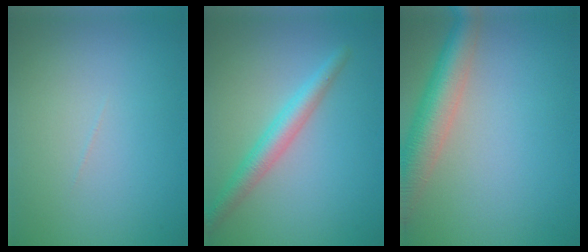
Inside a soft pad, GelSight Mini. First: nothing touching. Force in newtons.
{"total": 3.3, "press": 3.3, "slide": 0.1}
{"total": 5.9, "press": 5.8, "slide": 0.2}